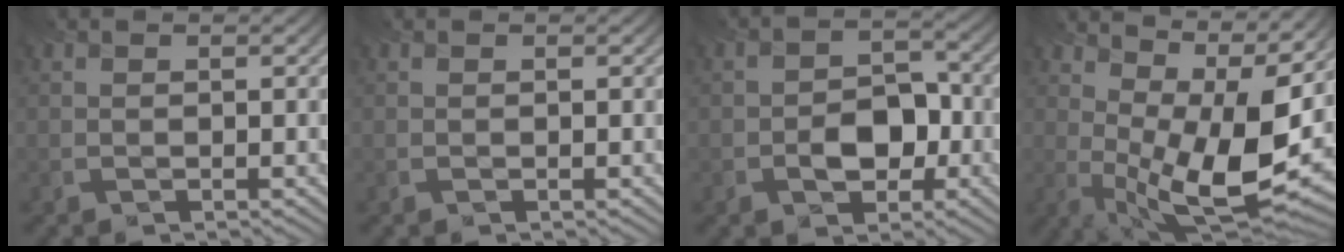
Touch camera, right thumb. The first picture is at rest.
{"total": 0.0}
{"total": 5.3, "force": [-1.6, 3.6, 3.6], "torque": [-0.043, -0.002, -0.030]}
{"total": 14.0, "force": [3.4, 5.8, 12.3], "torque": [-0.208, -0.007, 0.074]}